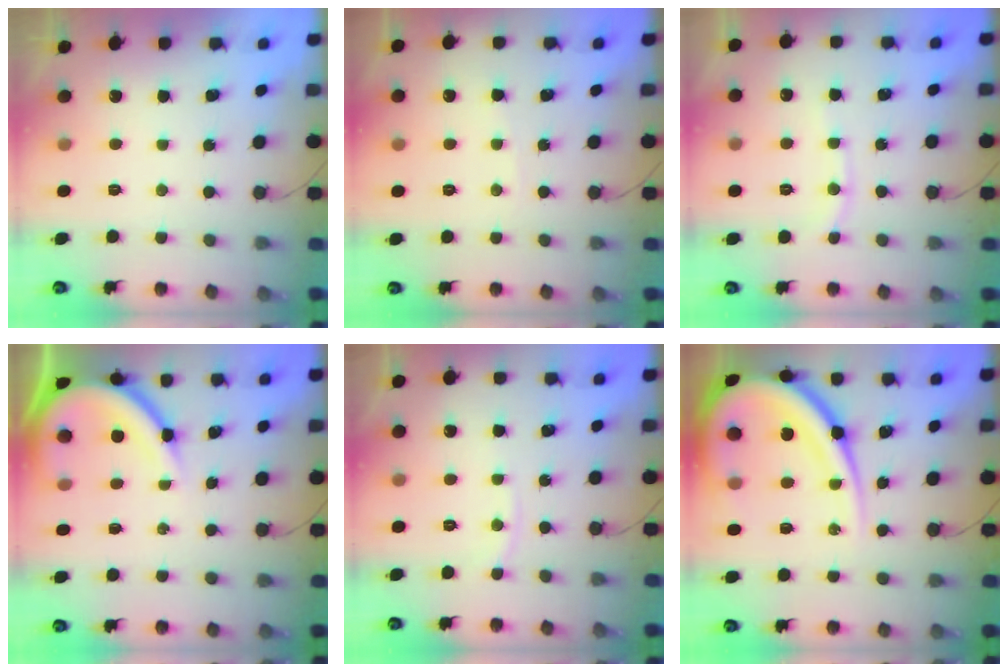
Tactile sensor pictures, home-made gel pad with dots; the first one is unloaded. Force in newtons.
{"total": 1.8, "press": 1.8, "slide": 0.2}
{"total": 4.9, "press": 4.9, "slide": 0.6}
{"total": 13.1, "press": 13.0, "slide": 1.6}
{"total": 4.6, "press": 4.5, "slide": 0.5}
{"total": 23.8, "press": 23.7, "slide": 2.5}